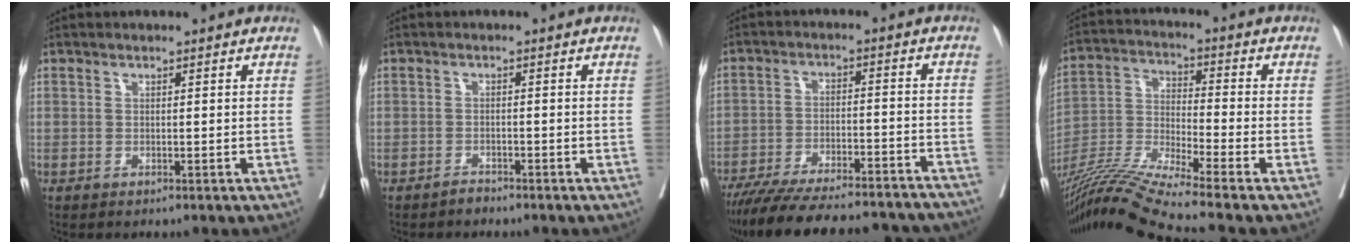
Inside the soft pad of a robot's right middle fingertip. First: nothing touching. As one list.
[{"total": 1.0, "force": [-1.0, 0.3, 0.0], "torque": [0.000, 0.000, -0.018]}, {"total": 25.0, "force": [-22.4, 4.2, 10.4], "torque": [-0.152, -0.021, -0.308]}, {"total": 13.2, "force": [-11.5, -2.9, 5.8], "torque": [-0.111, -0.016, -0.215]}]